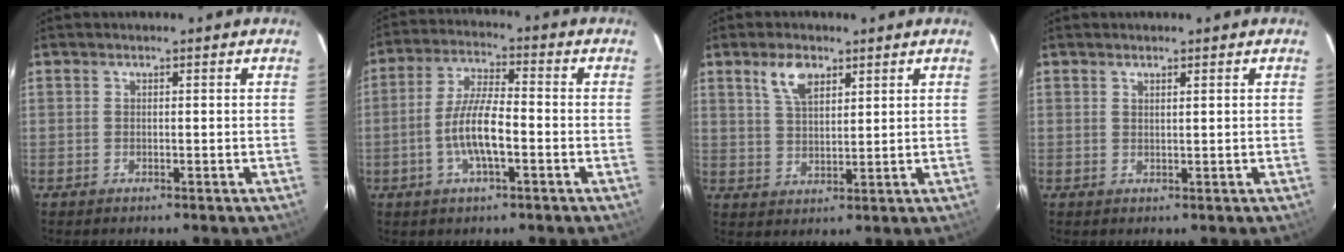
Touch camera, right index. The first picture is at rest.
{"total": 8.8, "force": [-2.6, 2.2, 8.1], "torque": [-0.165, 0.006, -0.048]}
{"total": 6.0, "force": [3.6, 2.9, 3.9], "torque": [-0.073, 0.007, 0.070]}
{"total": 1.0, "force": [0.8, 0.0, 0.6], "torque": [-0.012, 0.000, 0.014]}